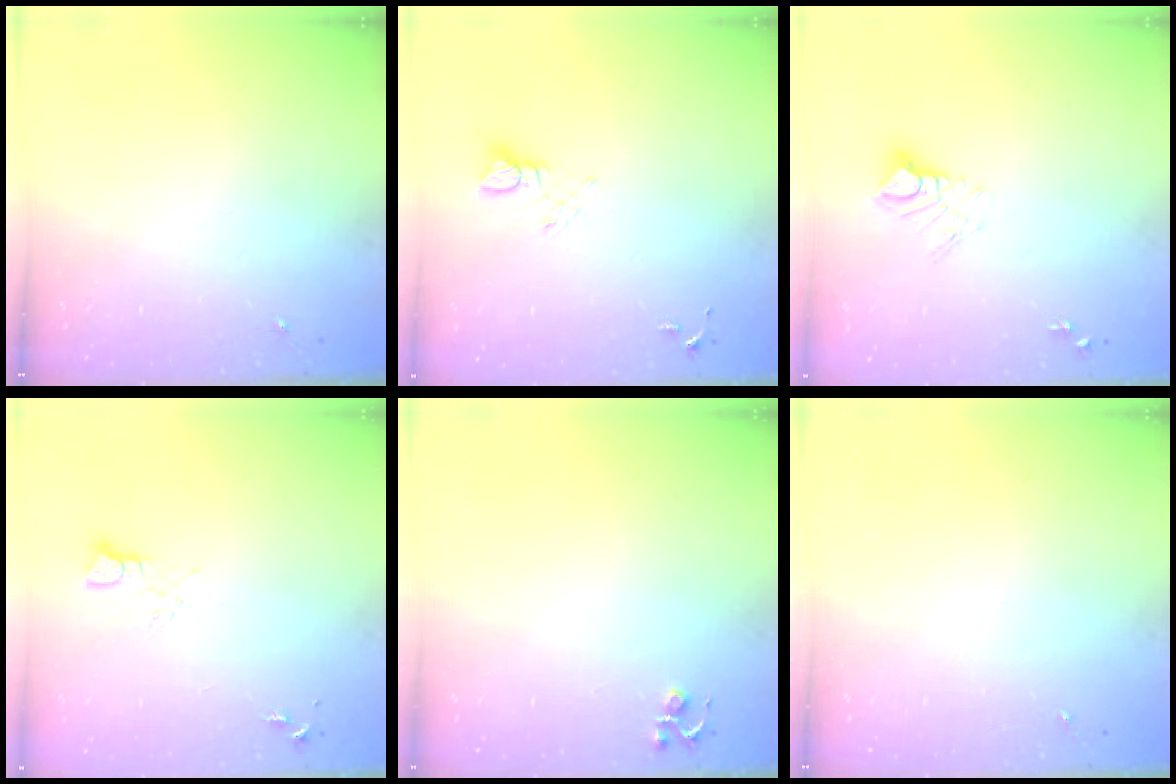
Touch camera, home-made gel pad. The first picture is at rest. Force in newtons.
{"total": 4.1, "press": 4.1, "slide": 0.4}
{"total": 7.9, "press": 7.8, "slide": 0.7}
{"total": 4.4, "press": 4.4, "slide": 0.4}
{"total": 4.1, "press": 4.1, "slide": 0.5}
{"total": 0.0}